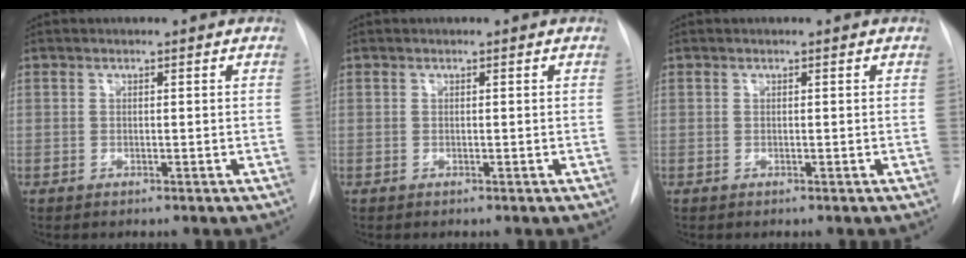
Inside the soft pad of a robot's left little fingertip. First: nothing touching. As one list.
[{"total": 0.0}, {"total": 0.0}]